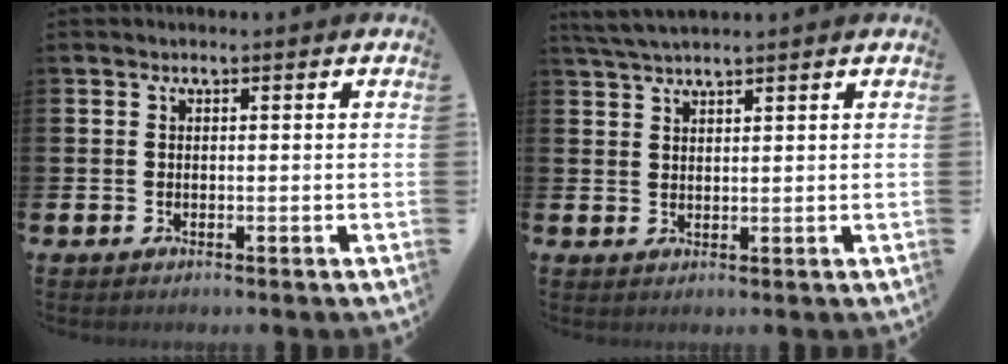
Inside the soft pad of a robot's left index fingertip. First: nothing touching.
{"total": 3.2, "force": [3.0, 0.4, 1.2], "torque": [-0.033, -0.004, 0.057]}